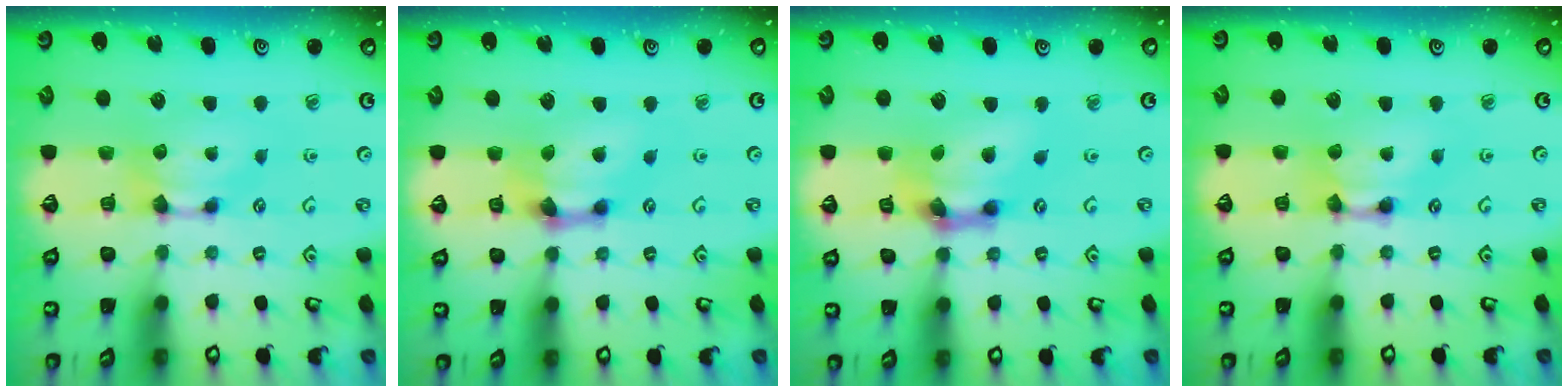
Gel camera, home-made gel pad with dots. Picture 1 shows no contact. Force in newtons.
{"total": 3.4, "press": 2.7, "slide": 2.1}
{"total": 7.7, "press": 7.2, "slide": 2.8}
{"total": 2.3, "press": 2.3, "slide": 0.0}